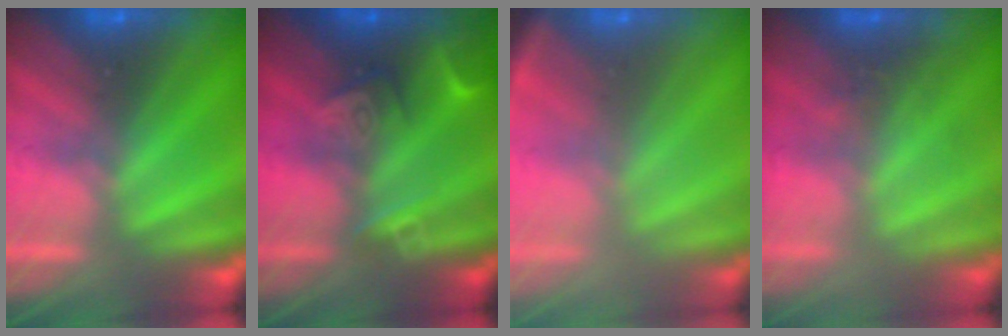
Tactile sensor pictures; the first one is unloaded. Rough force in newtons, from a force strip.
{"total": 2.4}
{"total": 2.5}
{"total": 3.0}